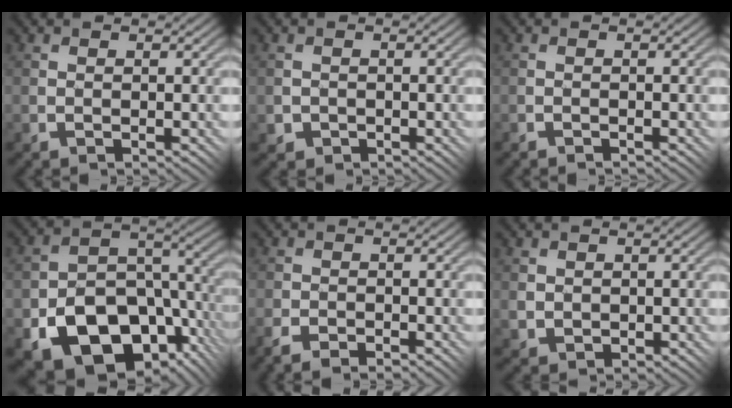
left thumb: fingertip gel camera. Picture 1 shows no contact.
{"total": 1.7, "force": [-0.7, 1.5, -0.1], "torque": [-0.002, -0.004, -0.014]}
{"total": 0.6, "force": [-0.4, -0.3, -0.4], "torque": [0.010, 0.004, -0.011]}
{"total": 17.3, "force": [-7.9, 11.5, 10.2], "torque": [-0.171, -0.036, -0.105]}
{"total": 3.1, "force": [-1.9, 1.8, 1.7], "torque": [-0.030, -0.008, -0.034]}
{"total": 2.3, "force": [0.6, 2.1, 0.7], "torque": [-0.025, -0.008, 0.013]}